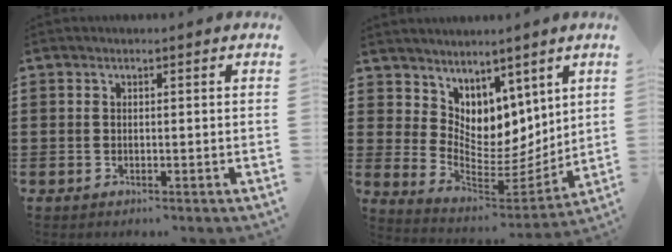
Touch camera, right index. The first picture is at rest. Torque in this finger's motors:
{"motor_torque": [0.12, 0.41, 0.64, 0.10]}